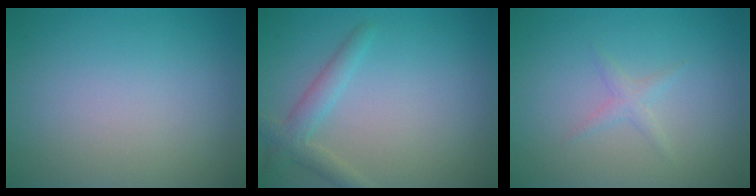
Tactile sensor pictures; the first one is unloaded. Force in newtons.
{"total": 2.4, "press": 2.3, "slide": 0.1}
{"total": 1.1, "press": 1.1, "slide": 0.1}